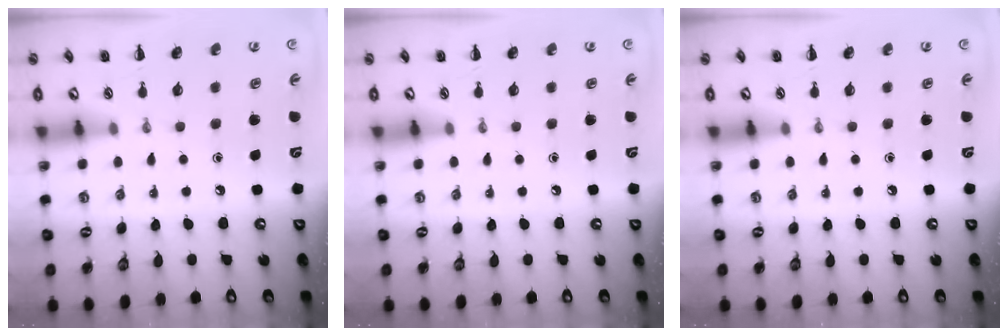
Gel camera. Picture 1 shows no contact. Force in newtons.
{"total": 0.0}
{"total": 0.0}